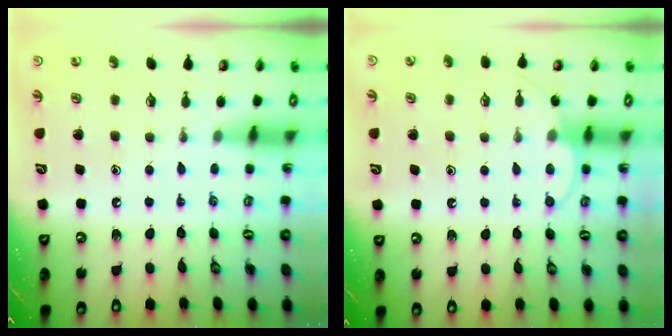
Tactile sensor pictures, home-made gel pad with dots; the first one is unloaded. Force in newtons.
{"total": 6.1, "press": 6.1, "slide": 0.6}